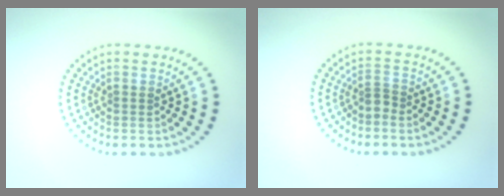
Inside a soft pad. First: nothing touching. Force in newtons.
{"total": 0.9, "press": 0.6, "slide": 0.6}